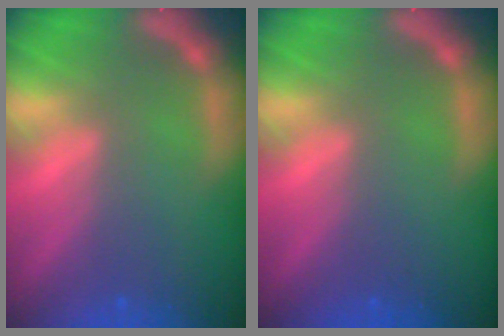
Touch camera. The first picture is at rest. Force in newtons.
{"total": 0.0}